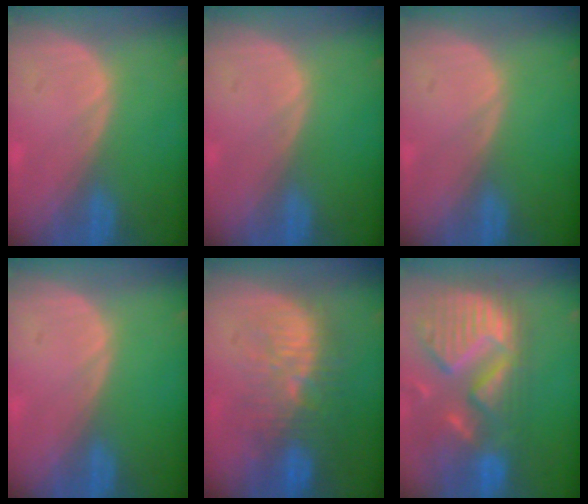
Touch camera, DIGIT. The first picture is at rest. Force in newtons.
{"total": 0.0}
{"total": 0.0}
{"total": 0.0}
{"total": 10.4, "press": 9.3, "slide": 4.5}
{"total": 14.0, "press": 11.7, "slide": 7.8}